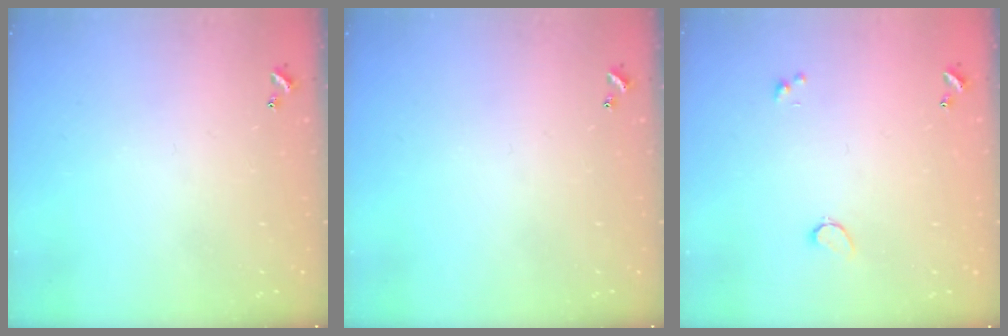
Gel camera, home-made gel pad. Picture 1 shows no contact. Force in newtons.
{"total": 0.0}
{"total": 0.6, "press": 0.0, "slide": 0.6}